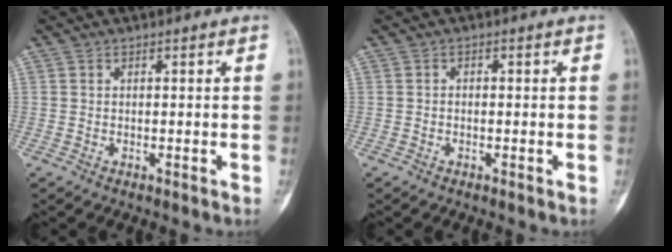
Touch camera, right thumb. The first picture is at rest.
{"total": 0.6, "force": [-0.2, 0.4, 0.3], "torque": [-0.002, 0.002, -0.009]}